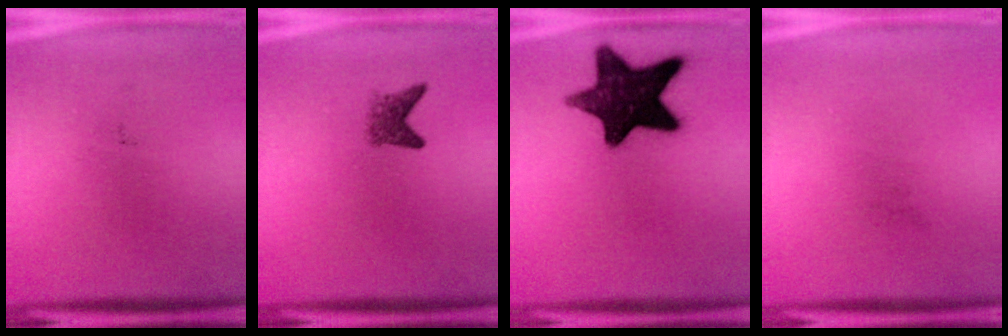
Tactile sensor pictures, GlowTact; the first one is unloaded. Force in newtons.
{"total": 2.3}
{"total": 16.0}
{"total": 0.0}